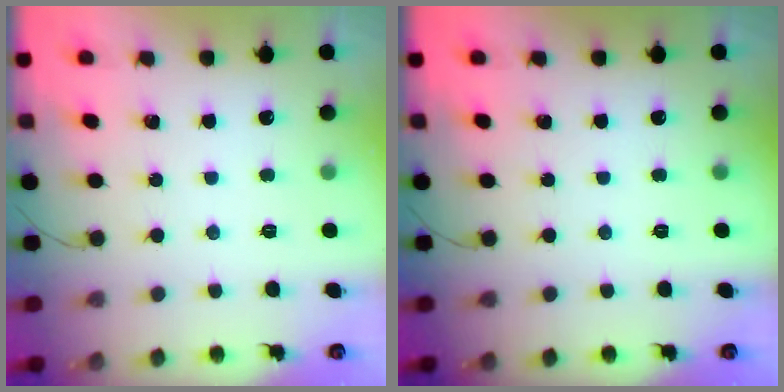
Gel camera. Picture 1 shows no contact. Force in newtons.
{"total": 0.0}